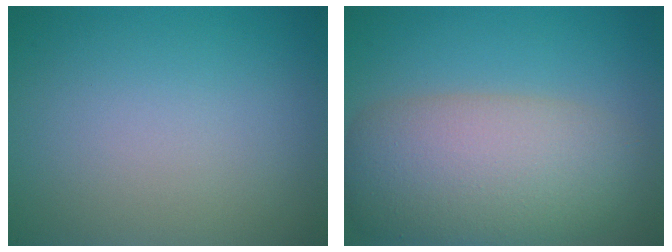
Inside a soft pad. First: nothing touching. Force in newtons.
{"total": 9.4, "press": 9.4, "slide": 0.5}